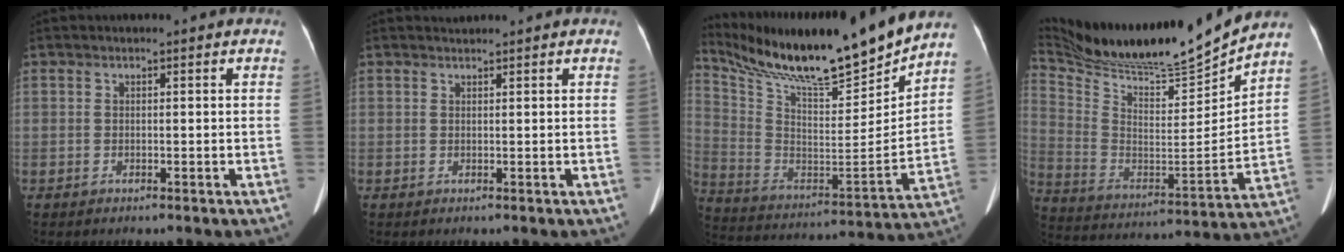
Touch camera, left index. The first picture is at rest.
{"total": 0.6, "force": [0.6, -0.1, -0.2], "torque": [-0.005, 0.003, 0.012]}
{"total": 24.8, "force": [21.8, 1.7, 11.7], "torque": [-0.234, -0.035, 0.356]}
{"total": 22.4, "force": [20.7, -0.1, 8.4], "torque": [-0.174, -0.051, 0.347]}